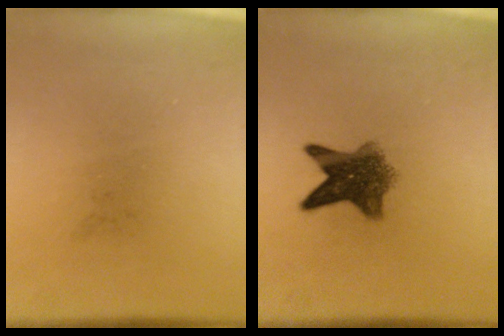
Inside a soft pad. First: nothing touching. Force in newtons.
{"total": 7.2}